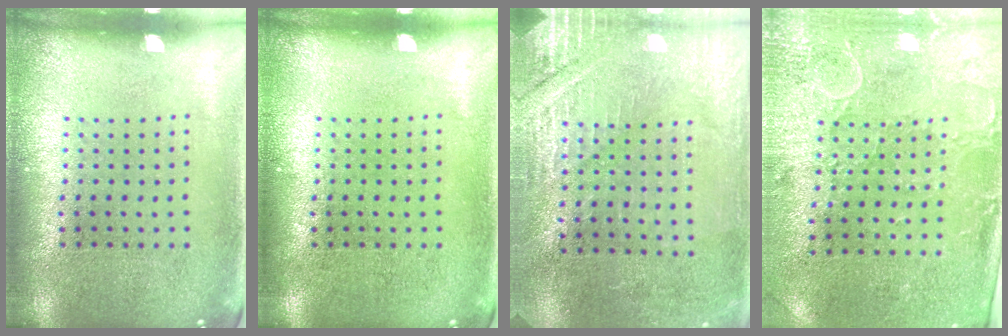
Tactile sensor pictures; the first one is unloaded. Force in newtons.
{"total": 0.0}
{"total": 2.9, "press": 2.8, "slide": 0.7}
{"total": 2.9, "press": 2.4, "slide": 1.7}